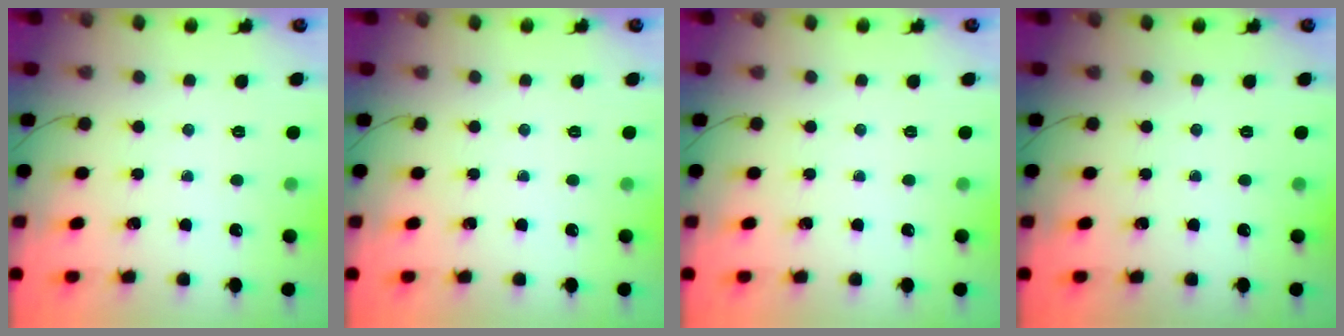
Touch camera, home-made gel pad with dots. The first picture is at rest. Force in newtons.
{"total": 0.0}
{"total": 0.0}
{"total": 0.0}